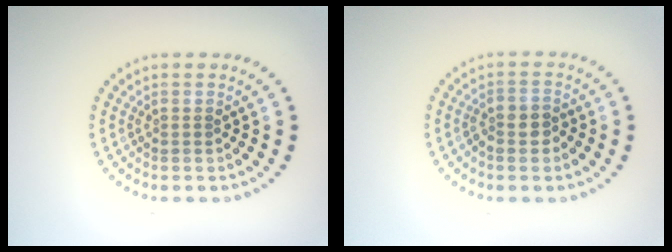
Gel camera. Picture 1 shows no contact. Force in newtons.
{"total": 2.1, "press": 1.9, "slide": 0.9}